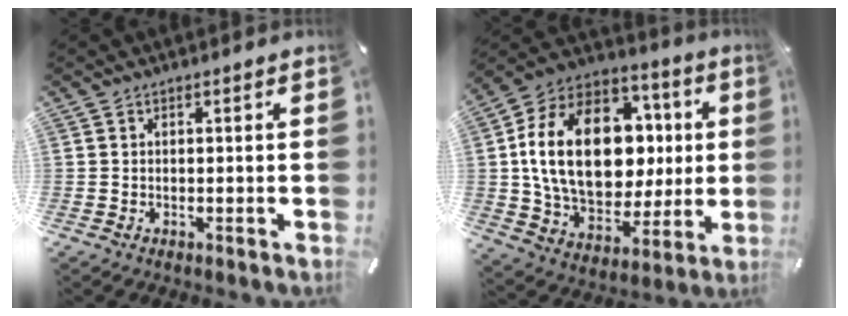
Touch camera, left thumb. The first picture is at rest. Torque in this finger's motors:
{"motor_torque": [1.88, 2.42, 2.77, 0.00, 0.69]}